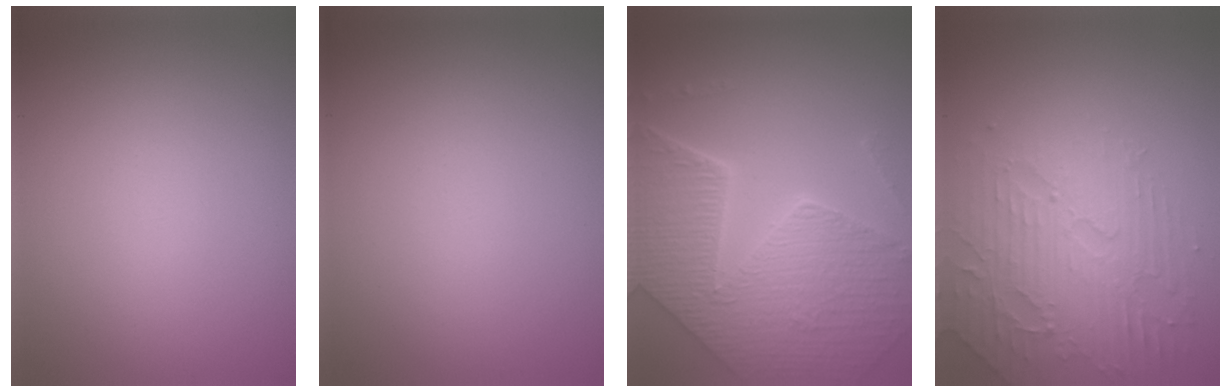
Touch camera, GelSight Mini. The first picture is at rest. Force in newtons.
{"total": 0.0}
{"total": 8.8, "press": 6.3, "slide": 6.2}
{"total": 4.4, "press": 3.9, "slide": 2.1}